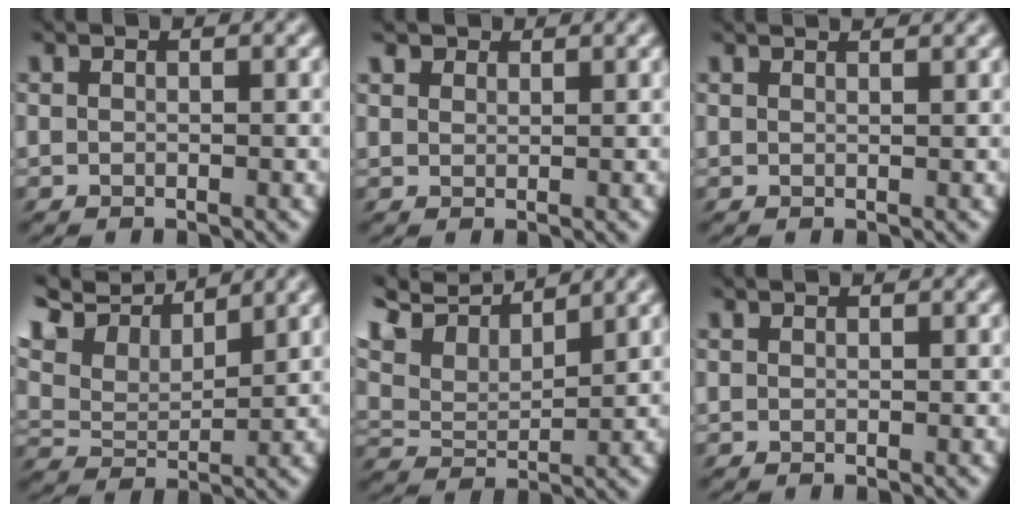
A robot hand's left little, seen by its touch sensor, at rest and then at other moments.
{"total": 2.5, "force": [1.8, 1.5, 0.9], "torque": [-0.049, 0.006, 0.040]}
{"total": 1.9, "force": [1.8, -0.1, 0.5], "torque": [-0.014, 0.012, 0.026]}
{"total": 6.3, "force": [4.5, 1.8, 4.0], "torque": [-0.095, 0.022, 0.067]}
{"total": 5.5, "force": [4.3, 1.0, 3.2], "torque": [-0.071, 0.020, 0.065]}
{"total": 0.0}